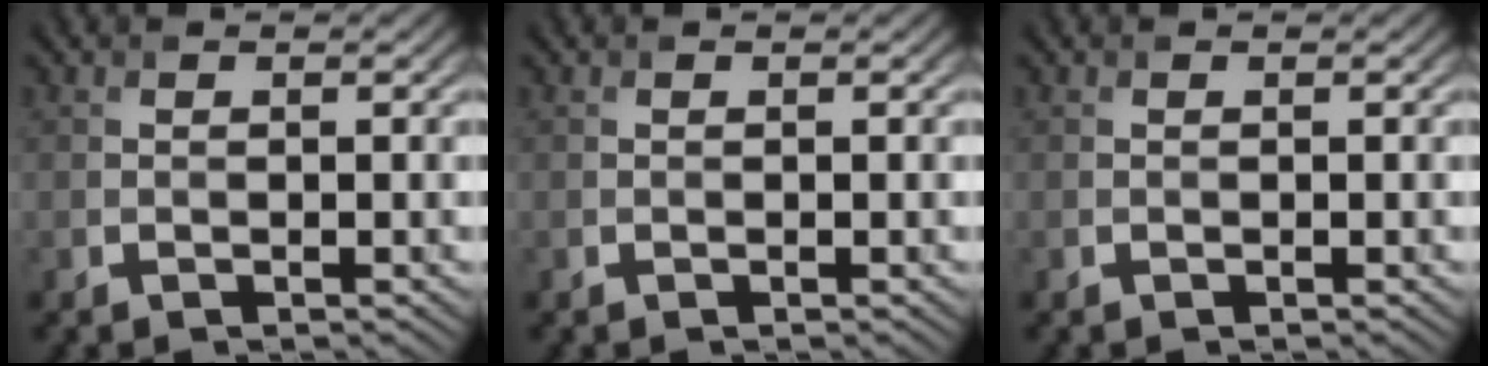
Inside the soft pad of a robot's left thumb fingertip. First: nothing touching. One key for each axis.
{"total": 0.0}
{"total": 0.0}